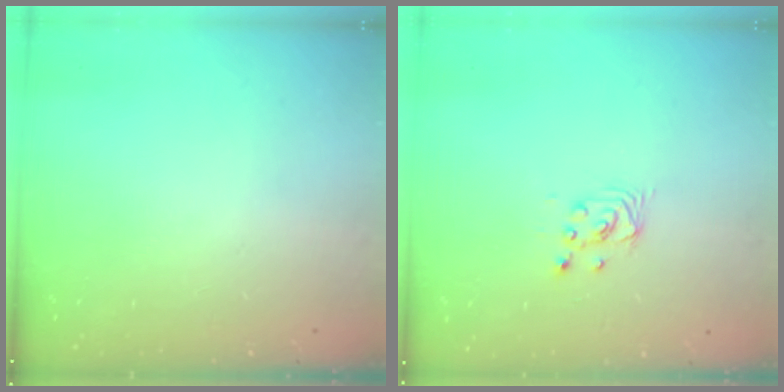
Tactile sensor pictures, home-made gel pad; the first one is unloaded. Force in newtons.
{"total": 2.2, "press": 2.2, "slide": 0.2}